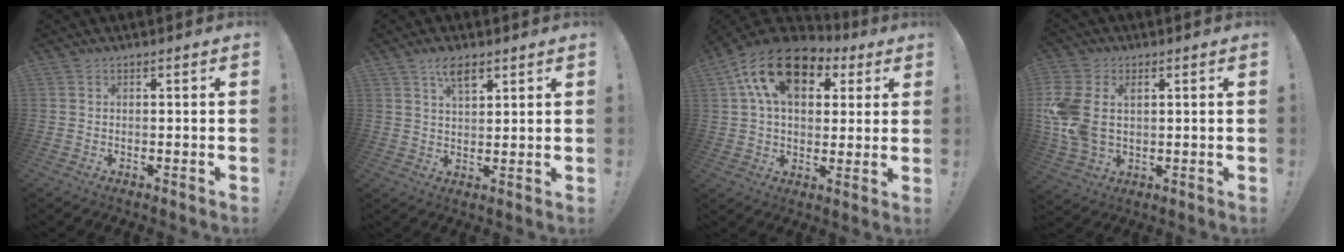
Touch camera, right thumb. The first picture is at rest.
{"total": 6.3, "force": [4.0, 2.8, 4.1], "torque": [-0.059, -0.018, 0.068]}
{"total": 17.9, "force": [7.7, 11.2, 11.6], "torque": [-0.200, -0.024, 0.139]}
{"total": 11.5, "force": [2.4, 8.2, 7.8], "torque": [-0.159, -0.014, 0.044]}